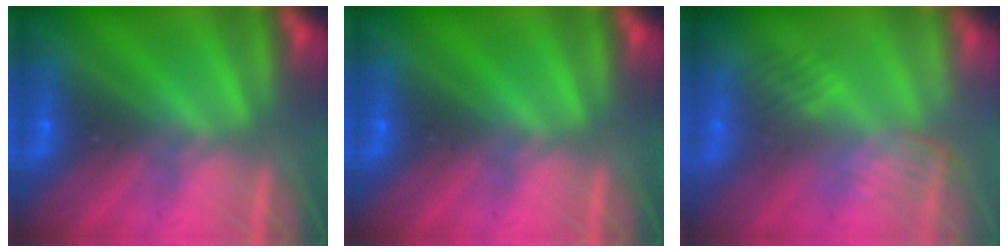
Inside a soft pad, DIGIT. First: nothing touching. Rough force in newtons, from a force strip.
{"total": 0.0}
{"total": 2.7}